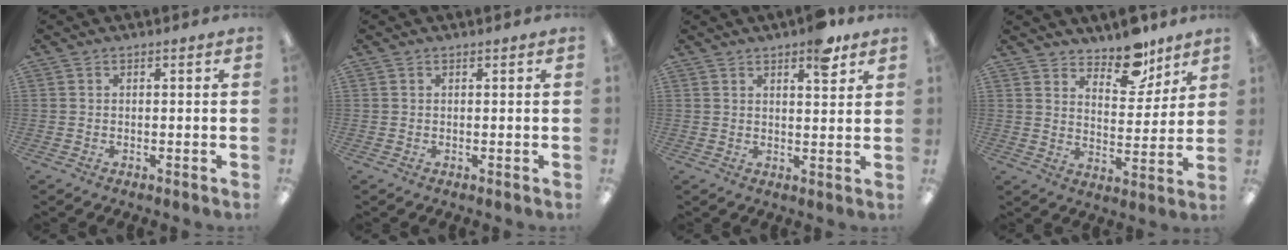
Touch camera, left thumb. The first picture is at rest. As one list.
[{"total": 0.0}, {"total": 6.4, "force": [4.4, 2.3, 4.0], "torque": [-0.041, -0.020, 0.069]}, {"total": 10.9, "force": [9.0, 4.8, 3.7], "torque": [-0.039, -0.063, 0.162]}]